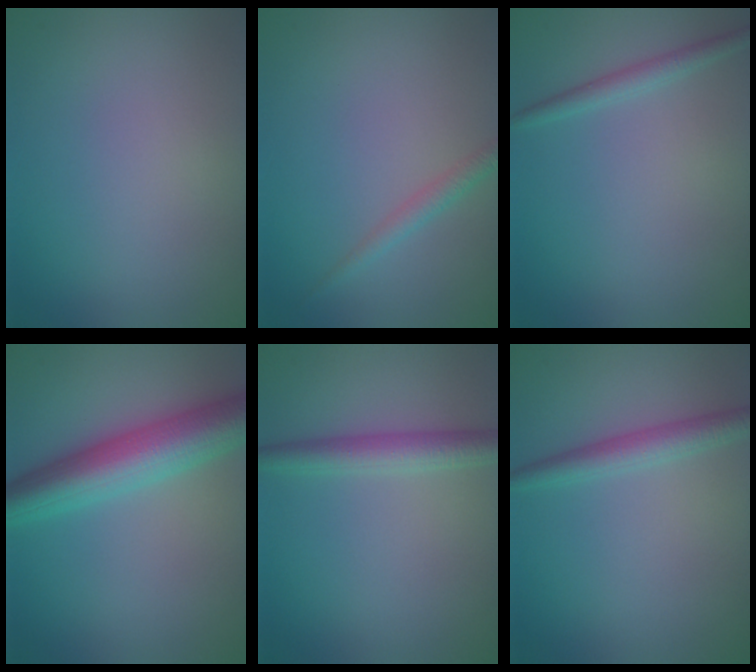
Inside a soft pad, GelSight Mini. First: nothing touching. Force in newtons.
{"total": 1.4, "press": 1.4, "slide": 0.0}
{"total": 1.4, "press": 1.4, "slide": 0.1}
{"total": 6.7, "press": 6.7, "slide": 0.3}
{"total": 2.8, "press": 2.8, "slide": 0.0}
{"total": 2.4, "press": 2.4, "slide": 0.1}